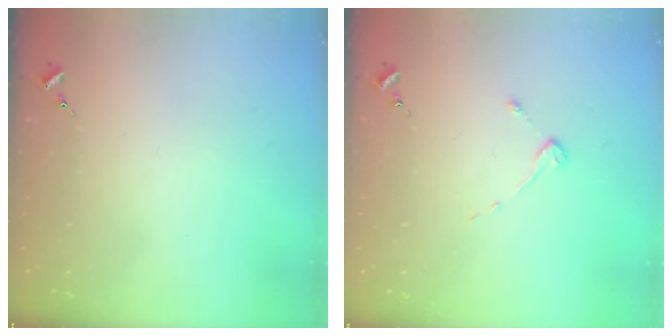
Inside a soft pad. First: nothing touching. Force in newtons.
{"total": 2.6, "press": 2.5, "slide": 0.4}